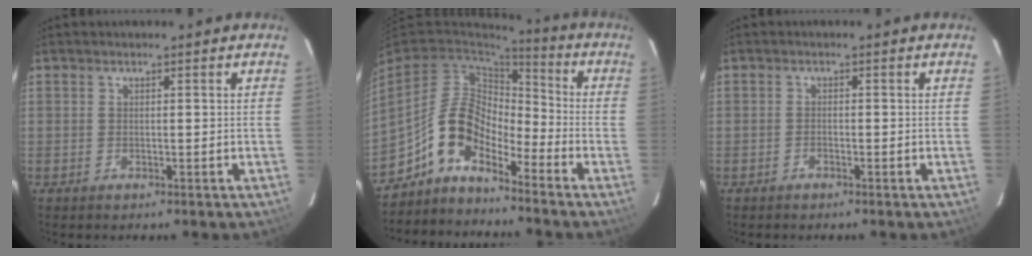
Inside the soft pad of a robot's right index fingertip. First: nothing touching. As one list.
[{"total": 9.6, "force": [-6.5, 4.4, 5.6], "torque": [-0.113, 0.028, -0.135]}, {"total": 0.7, "force": [-0.6, 0.3, 0.3], "torque": [-0.006, 0.002, -0.012]}]